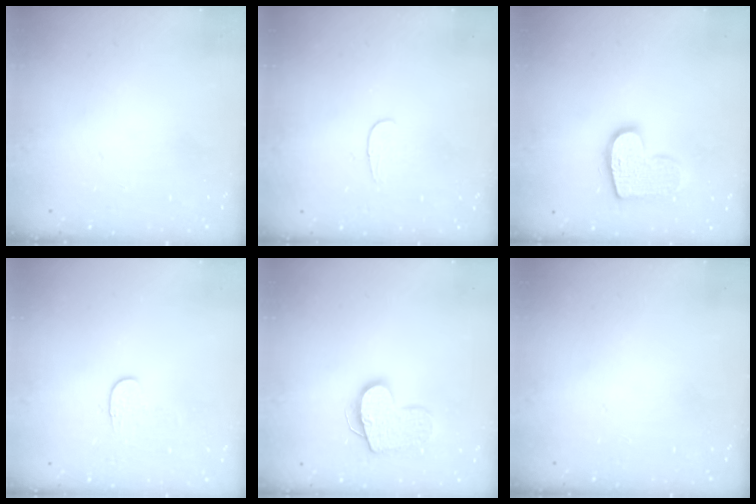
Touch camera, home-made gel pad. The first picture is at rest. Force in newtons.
{"total": 3.8, "press": 3.8, "slide": 0.4}
{"total": 13.5, "press": 13.5, "slide": 0.8}
{"total": 3.8, "press": 3.8, "slide": 0.4}
{"total": 13.9, "press": 13.8, "slide": 1.1}
{"total": 0.0}